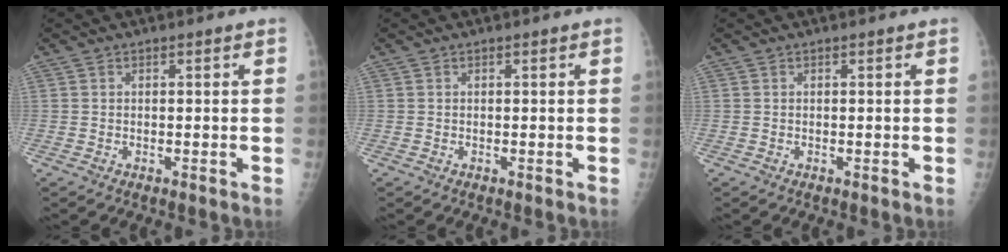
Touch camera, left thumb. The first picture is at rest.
{"total": 0.0}
{"total": 0.0}